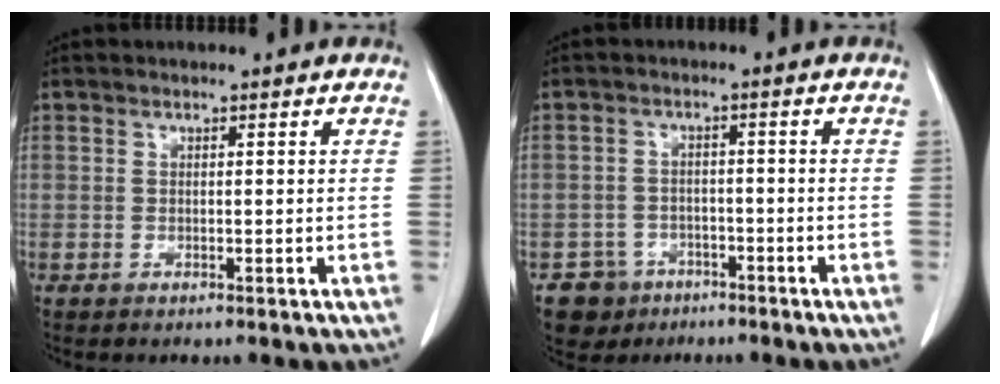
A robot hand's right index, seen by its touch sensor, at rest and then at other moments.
{"total": 5.8, "force": [-3.5, 4.6, 0.4], "torque": [-0.005, 0.009, -0.051]}